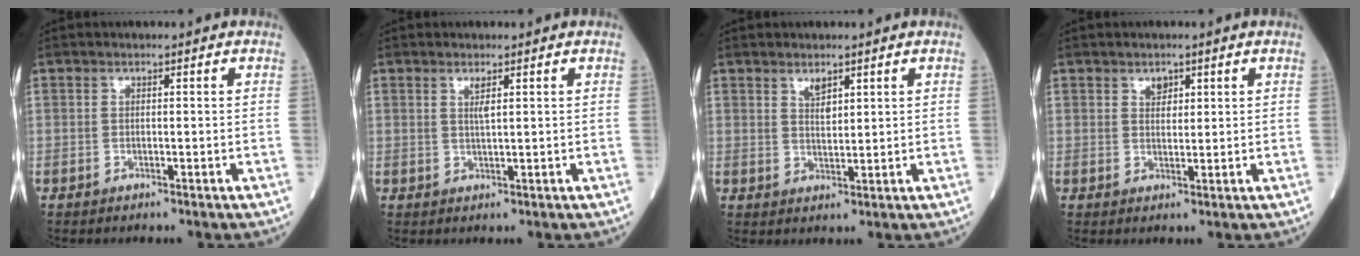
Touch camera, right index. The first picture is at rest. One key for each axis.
{"total": 1.7, "fx": 0.8, "fy": 0.1, "fz": 1.5, "tx": -0.031, "ty": -0.003, "tz": 0.016}
{"total": 2.5, "fx": 1.7, "fy": 1.0, "fz": 1.6, "tx": -0.031, "ty": -0.002, "tz": 0.035}
{"total": 2.0, "fx": 1.3, "fy": 1.3, "fz": 1.0, "tx": -0.015, "ty": -0.002, "tz": 0.022}